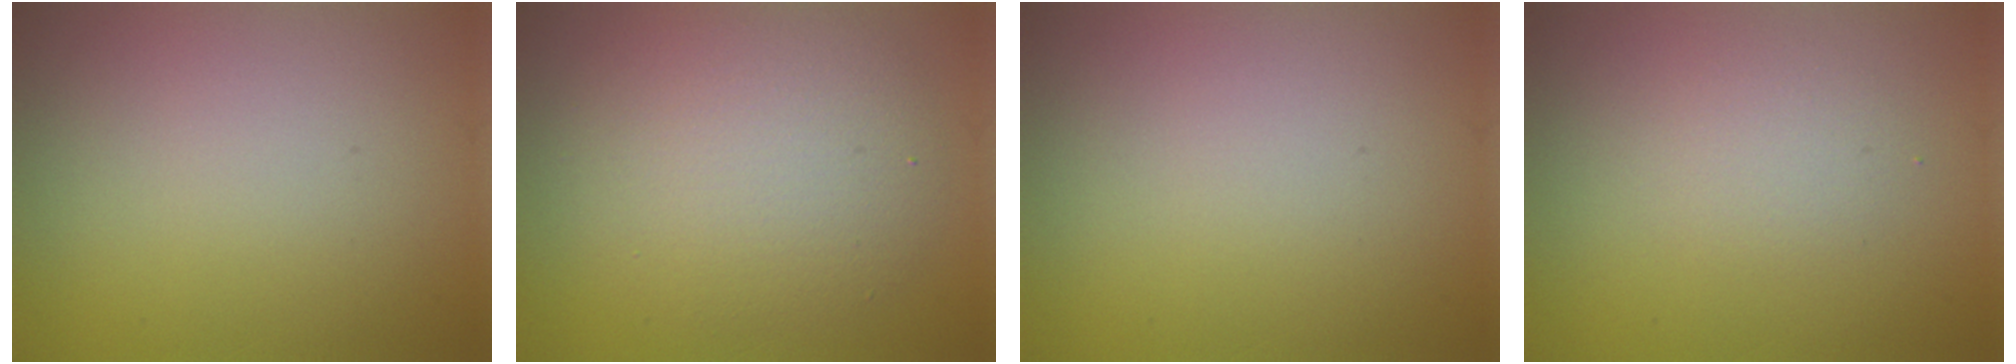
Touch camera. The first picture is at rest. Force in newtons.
{"total": 5.7, "press": 5.7, "slide": 0.3}
{"total": 0.0}
{"total": 1.6, "press": 1.6, "slide": 0.1}